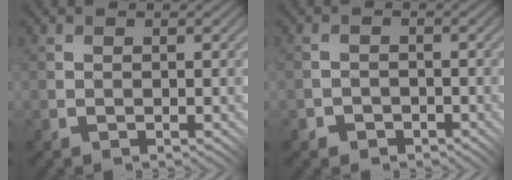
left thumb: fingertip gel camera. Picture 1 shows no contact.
{"total": 2.2, "force": [-1.6, 1.4, -0.1], "torque": [0.011, 0.010, -0.037]}